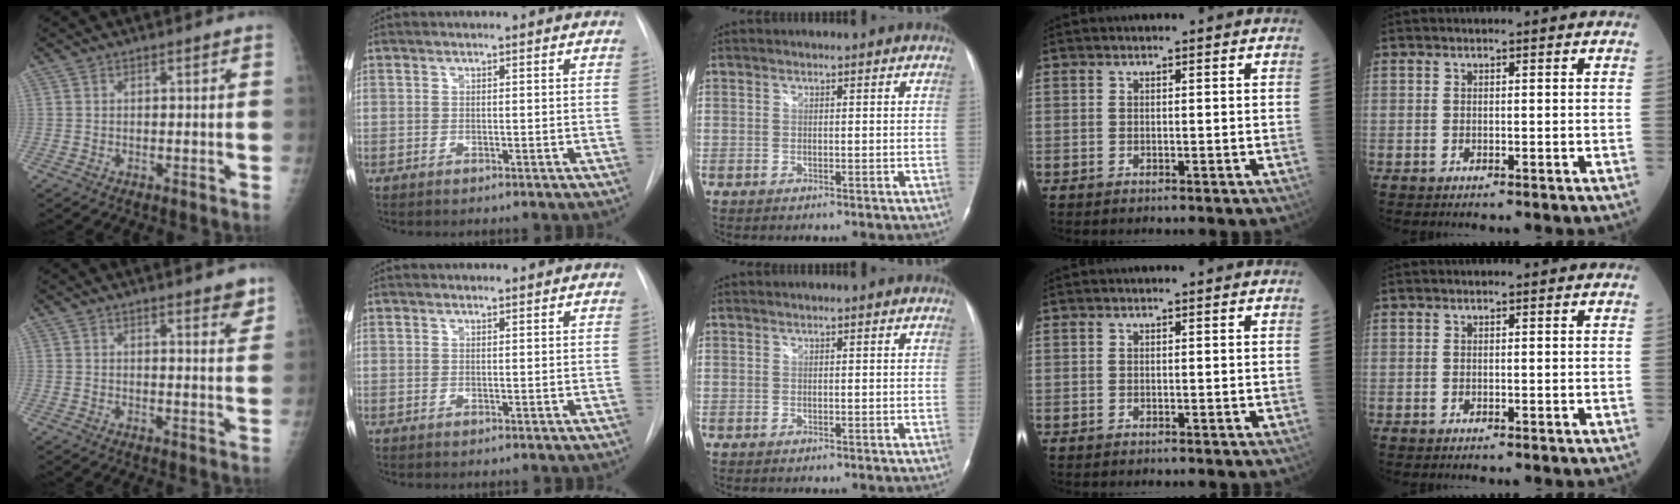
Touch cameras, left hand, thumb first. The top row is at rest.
{"thumb": {"total": 4.0, "force": [2.8, 1.1, 2.6], "torque": [-0.020, -0.017, 0.033]}, "index": {"total": 0.6, "force": [0.5, 0.1, -0.1], "torque": [-0.004, 0.001, 0.010]}}